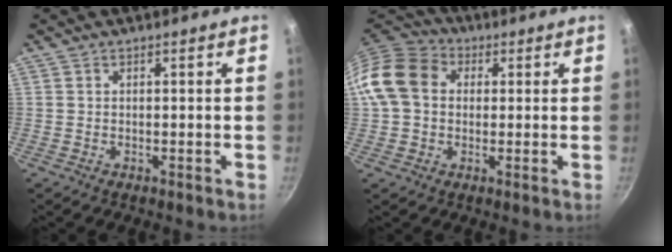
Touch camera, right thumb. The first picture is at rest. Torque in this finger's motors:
{"motor_torque": [0.03, 0.20, 0.51, -0.49, 0.11]}